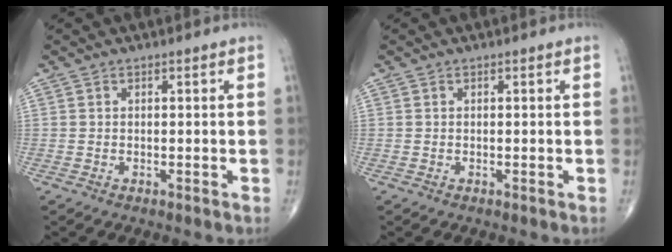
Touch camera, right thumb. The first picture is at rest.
{"total": 0.0}